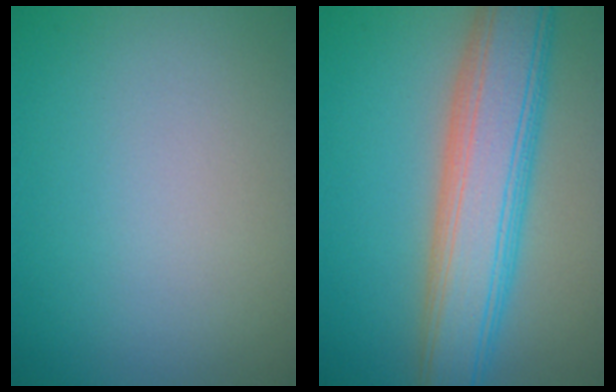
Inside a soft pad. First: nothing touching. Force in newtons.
{"total": 8.7, "press": 8.6, "slide": 0.5}